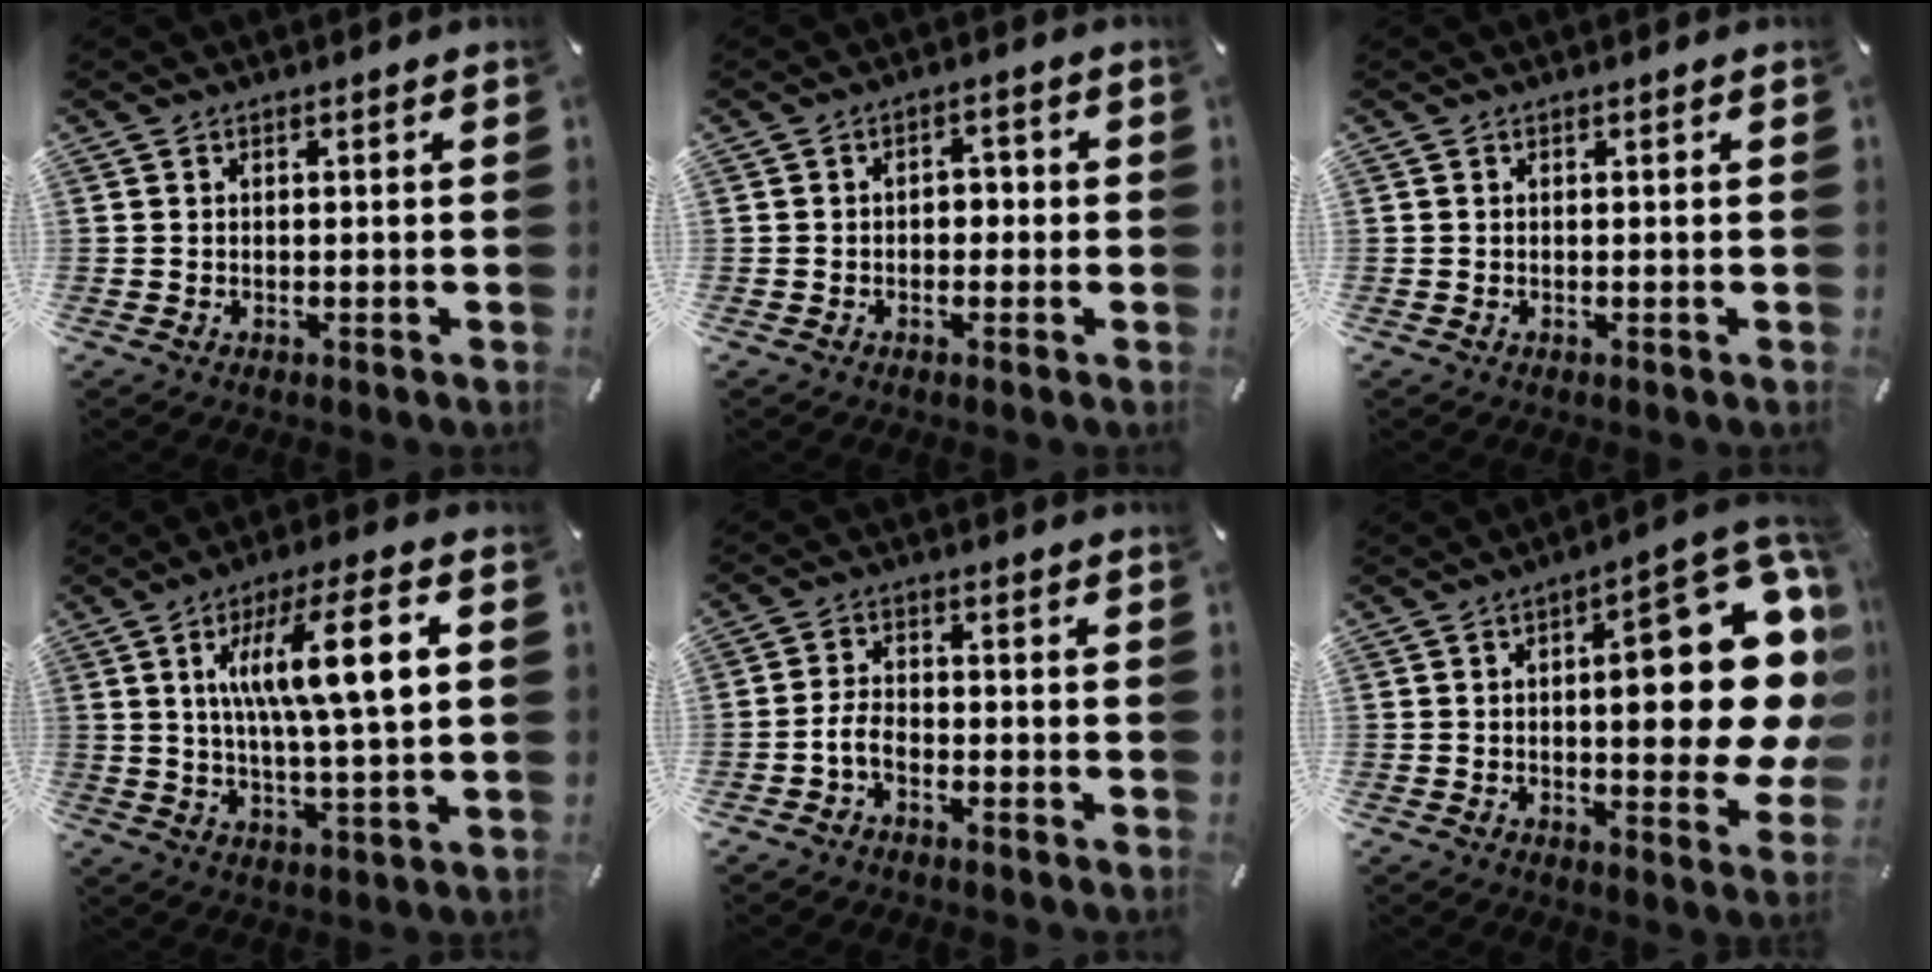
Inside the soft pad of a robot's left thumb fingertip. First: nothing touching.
{"total": 2.9, "force": [-1.2, 2.0, 1.7], "torque": [-0.033, 0.014, -0.027]}
{"total": 0.0}
{"total": 15.8, "force": [4.0, 3.1, 14.9], "torque": [-0.281, 0.003, 0.052]}
{"total": 4.3, "force": [-2.3, 2.4, 2.7], "torque": [-0.066, 0.009, -0.049]}
{"total": 27.6, "force": [4.8, 10.8, 25.0], "torque": [-0.322, -0.046, 0.084]}